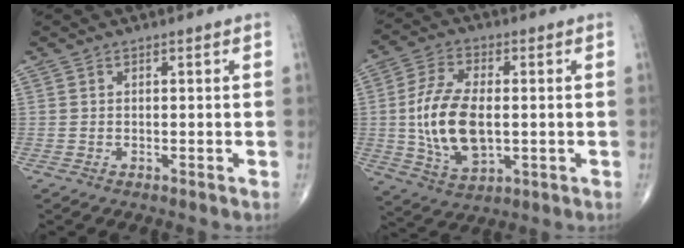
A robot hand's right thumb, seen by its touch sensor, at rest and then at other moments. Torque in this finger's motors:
{"motor_torque": [-0.19, 1.46, 0.86, 0.69, 0.45]}